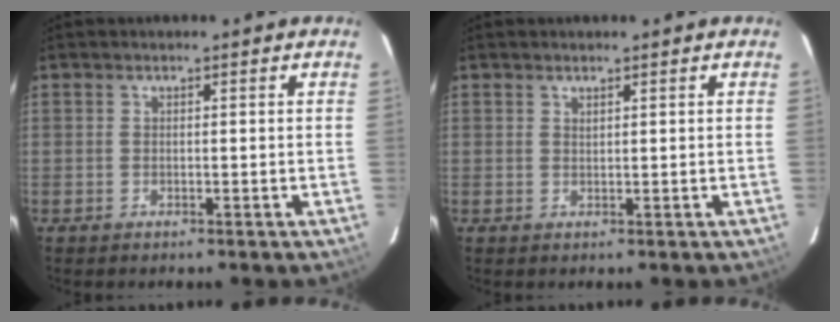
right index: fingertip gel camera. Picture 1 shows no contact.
{"total": 0.7, "force": [0.6, 0.1, 0.3], "torque": [-0.005, 0.000, 0.012]}